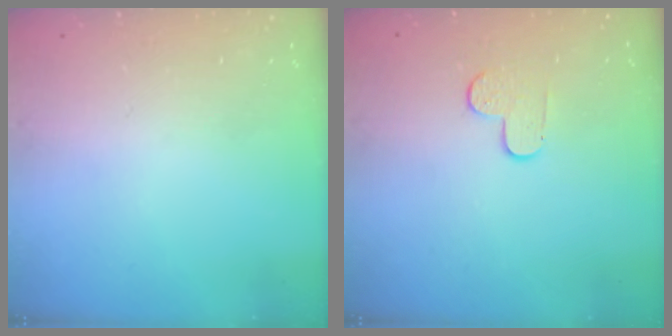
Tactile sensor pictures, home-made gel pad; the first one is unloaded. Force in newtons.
{"total": 4.6, "press": 4.5, "slide": 0.5}